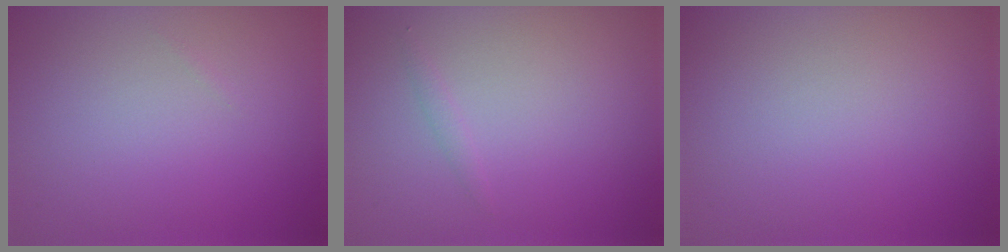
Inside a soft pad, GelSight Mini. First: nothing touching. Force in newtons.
{"total": 0.5, "press": 0.5, "slide": 0.1}
{"total": 0.0}